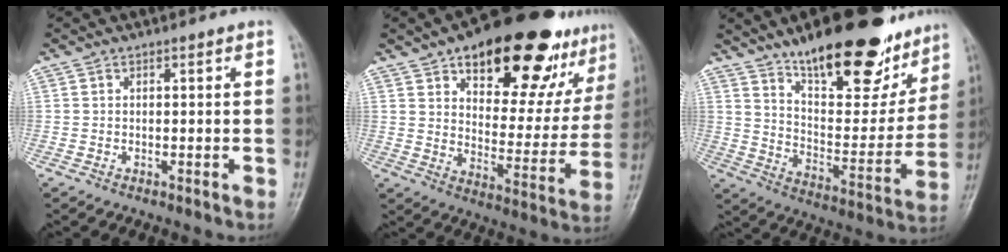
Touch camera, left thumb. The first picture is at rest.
{"total": 27.9, "force": [17.3, 12.1, 18.2], "torque": [-0.206, -0.048, 0.249]}
{"total": 25.6, "force": [17.8, 9.6, 15.7], "torque": [-0.180, -0.080, 0.273]}